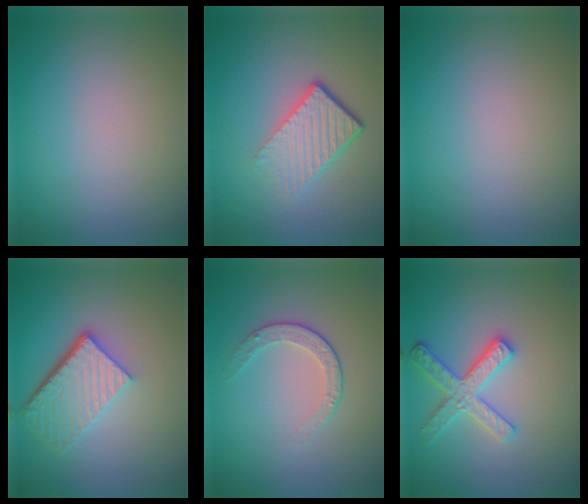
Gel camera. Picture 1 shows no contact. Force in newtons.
{"total": 4.6, "press": 2.9, "slide": 3.6}
{"total": 0.0}
{"total": 5.6, "press": 3.9, "slide": 3.9}
{"total": 2.1, "press": 1.4, "slide": 1.5}
{"total": 3.4, "press": 3.1, "slide": 1.3}